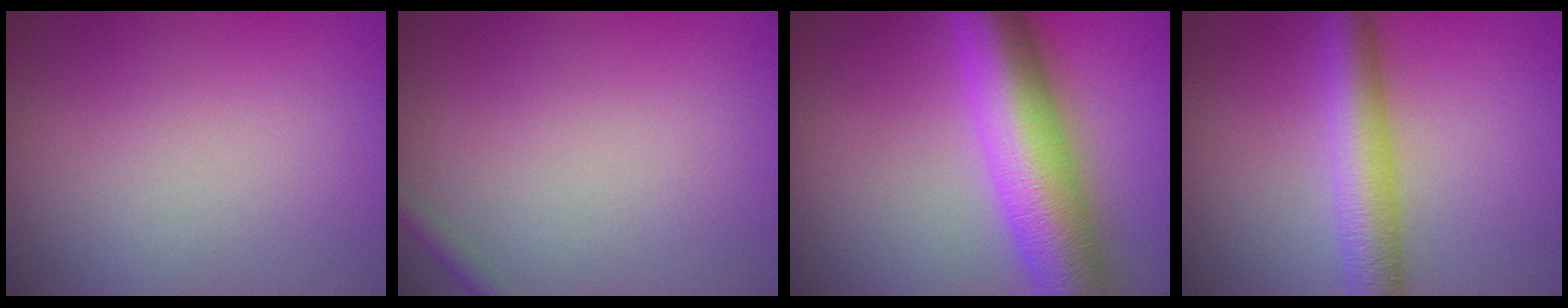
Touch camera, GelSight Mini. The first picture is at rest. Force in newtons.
{"total": 1.0, "press": 1.0, "slide": 0.0}
{"total": 10.3, "press": 10.3, "slide": 0.1}
{"total": 5.0, "press": 5.0, "slide": 0.1}